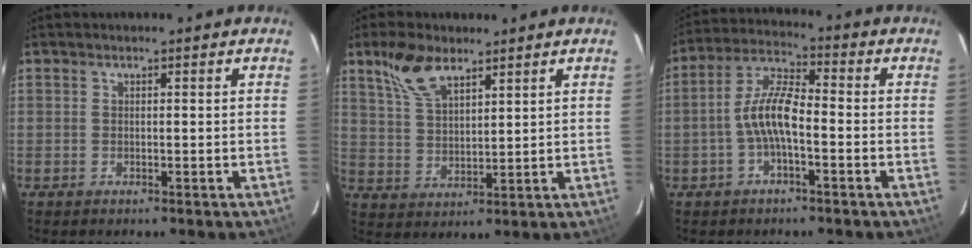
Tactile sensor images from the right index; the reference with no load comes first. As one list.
[{"total": 8.5, "force": [5.7, 3.8, 5.1], "torque": [-0.100, 0.016, 0.117]}, {"total": 7.8, "force": [-2.2, 2.4, 7.1], "torque": [-0.154, 0.016, -0.044]}]